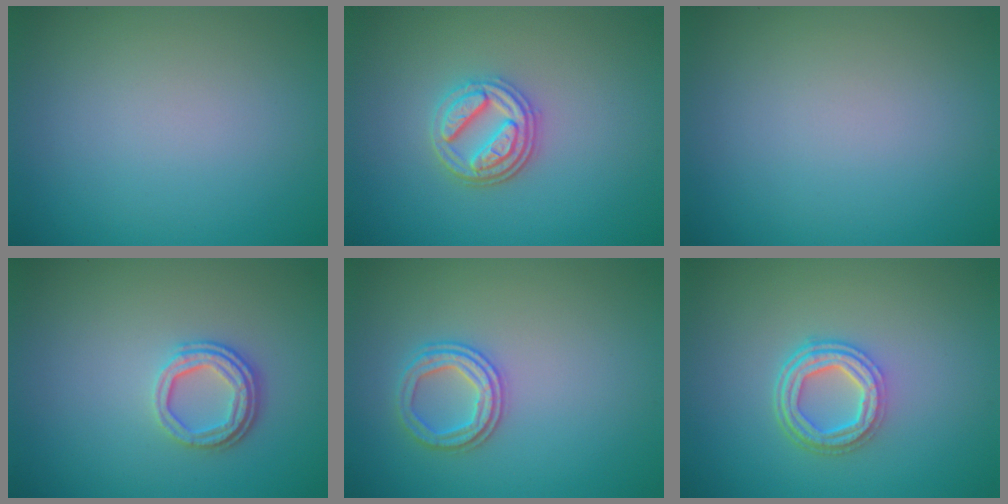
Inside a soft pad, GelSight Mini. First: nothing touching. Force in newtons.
{"total": 3.6, "press": 3.1, "slide": 1.7}
{"total": 0.0}
{"total": 3.3, "press": 2.5, "slide": 2.2}
{"total": 2.5, "press": 2.4, "slide": 0.6}
{"total": 4.1, "press": 3.0, "slide": 2.8}